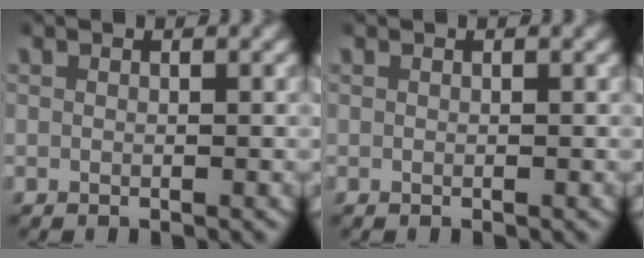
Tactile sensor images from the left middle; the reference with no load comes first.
{"total": 0.0}